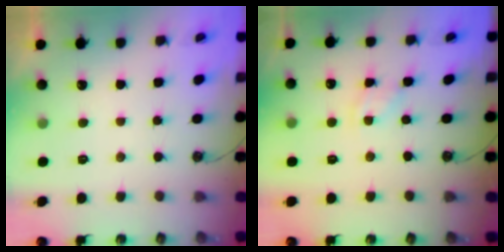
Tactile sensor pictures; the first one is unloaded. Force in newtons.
{"total": 3.0, "press": 3.0, "slide": 0.4}